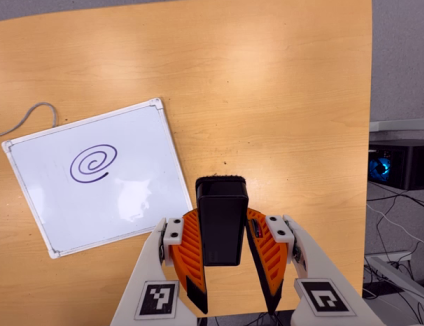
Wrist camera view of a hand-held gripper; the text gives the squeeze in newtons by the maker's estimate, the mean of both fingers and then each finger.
{"total": 6.1, "left": 4.9, "right": 7.3}